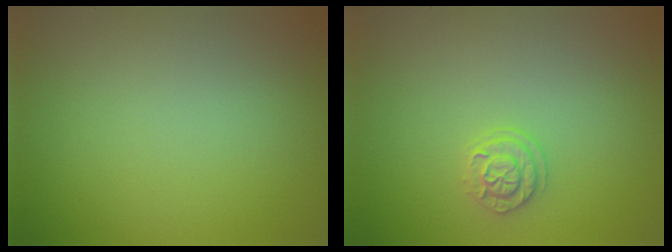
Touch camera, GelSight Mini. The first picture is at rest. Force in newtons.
{"total": 1.9, "press": 1.7, "slide": 0.8}